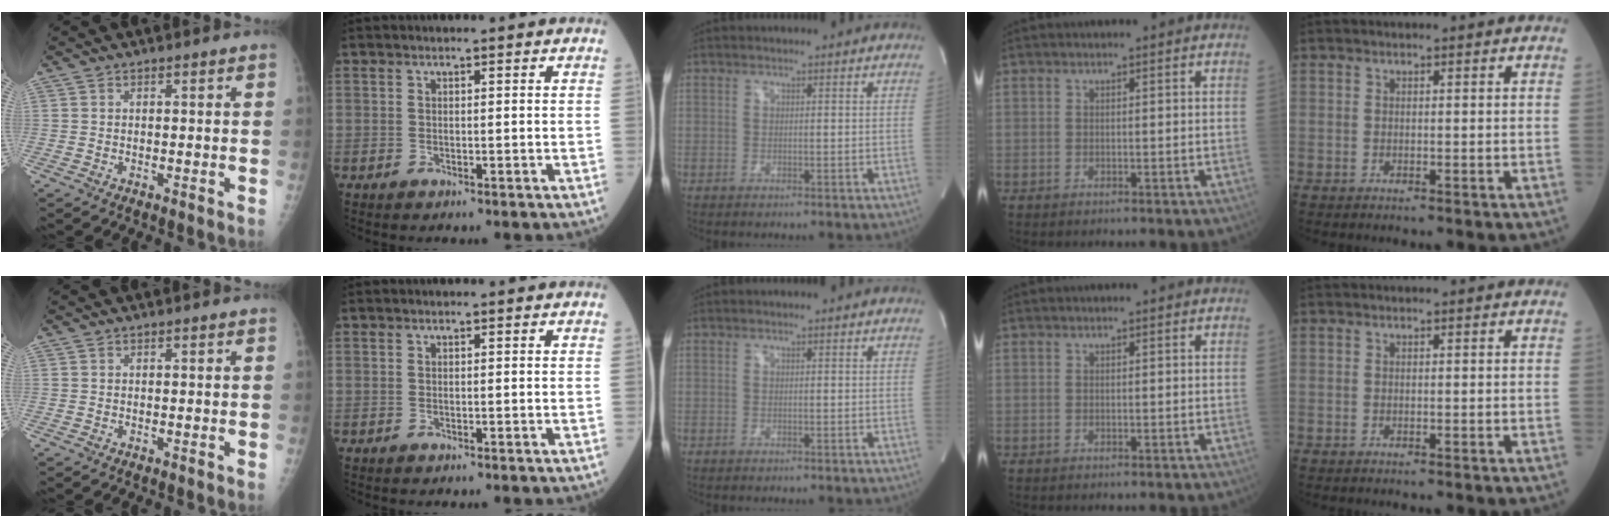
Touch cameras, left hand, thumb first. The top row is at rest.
{}